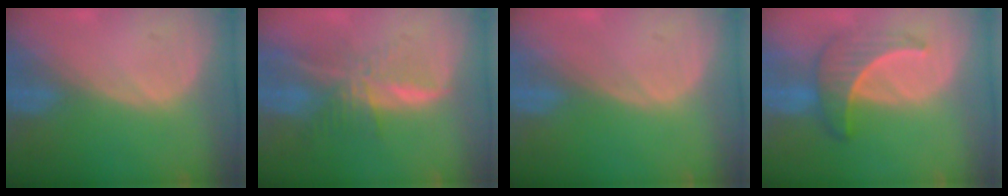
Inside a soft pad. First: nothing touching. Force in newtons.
{"total": 7.7, "press": 6.5, "slide": 4.1}
{"total": 0.0}
{"total": 6.2, "press": 6.0, "slide": 1.8}